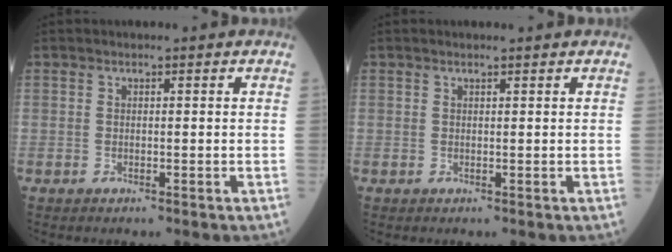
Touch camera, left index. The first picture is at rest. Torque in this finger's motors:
{"motor_torque": [-0.05, -0.04, 0.06, 0.02]}